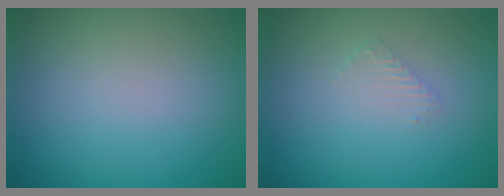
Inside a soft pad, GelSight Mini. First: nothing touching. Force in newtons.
{"total": 0.9, "press": 0.9, "slide": 0.2}